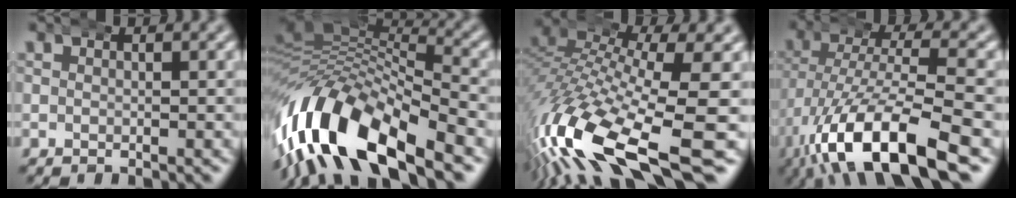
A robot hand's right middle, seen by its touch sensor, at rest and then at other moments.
{"total": 13.2, "force": [-4.5, 8.1, 9.4], "torque": [-0.215, -0.038, -0.063]}
{"total": 11.2, "force": [-5.6, 4.7, 8.5], "torque": [-0.188, -0.039, -0.073]}
{"total": 11.3, "force": [-5.1, 4.8, 8.8], "torque": [-0.180, -0.041, -0.055]}